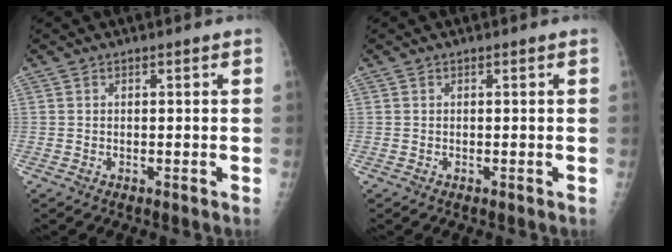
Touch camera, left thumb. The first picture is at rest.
{"total": 0.0}